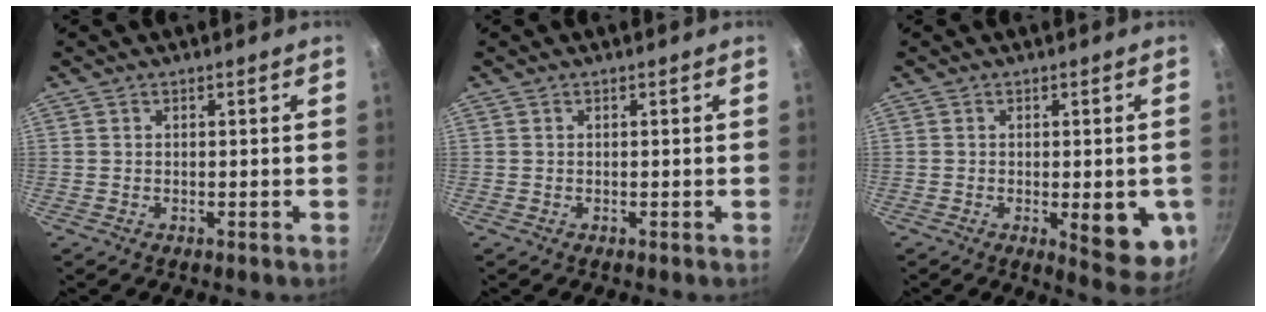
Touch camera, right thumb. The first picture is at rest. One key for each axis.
{"total": 0.0}
{"total": 10.7, "fx": -2.2, "fy": 3.7, "fz": 9.8, "tx": -0.091, "ty": -0.008, "tz": -0.021}